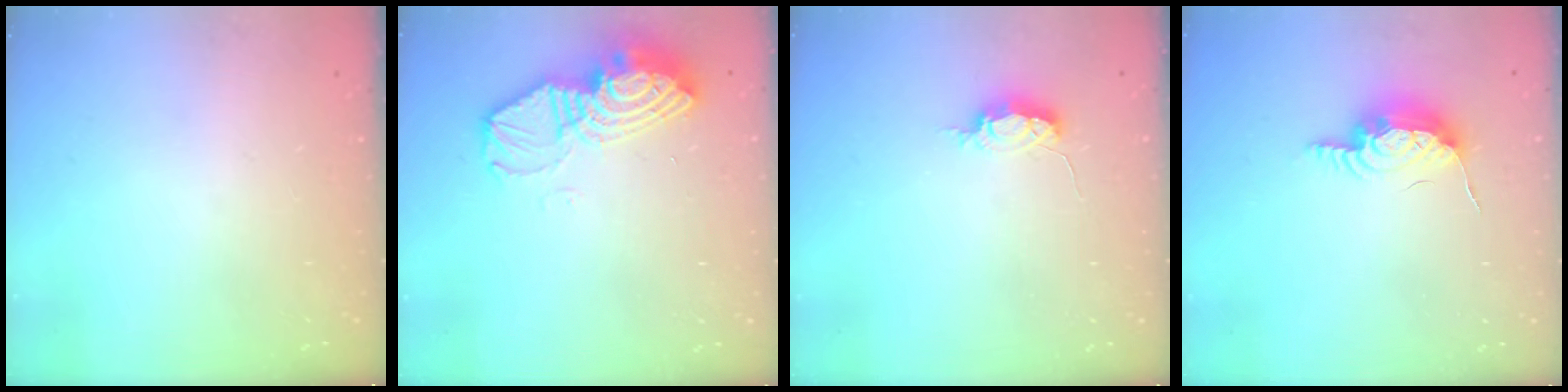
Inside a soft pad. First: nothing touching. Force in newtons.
{"total": 14.8, "press": 14.7, "slide": 1.5}
{"total": 4.7, "press": 4.7, "slide": 0.5}
{"total": 11.2, "press": 10.9, "slide": 2.6}